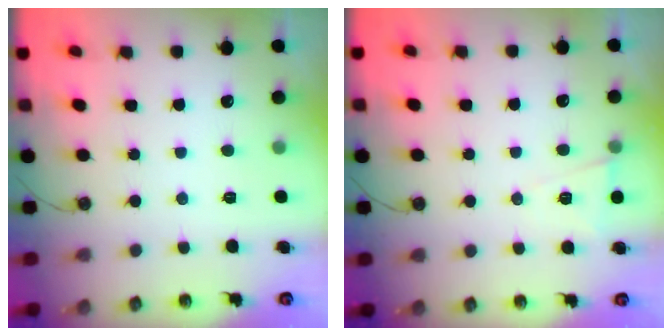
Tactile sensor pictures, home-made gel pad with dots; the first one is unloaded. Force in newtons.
{"total": 6.6, "press": 5.1, "slide": 4.2}